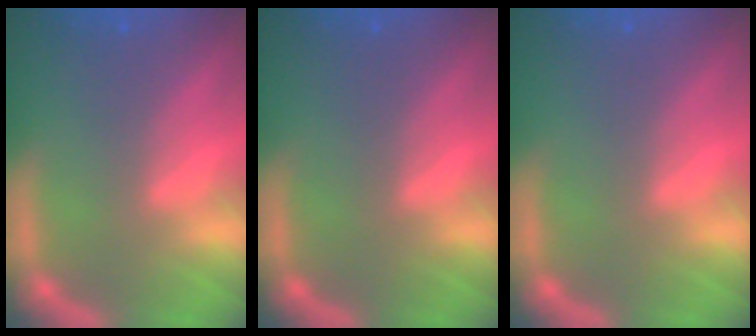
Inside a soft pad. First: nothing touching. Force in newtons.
{"total": 0.0}
{"total": 0.0}